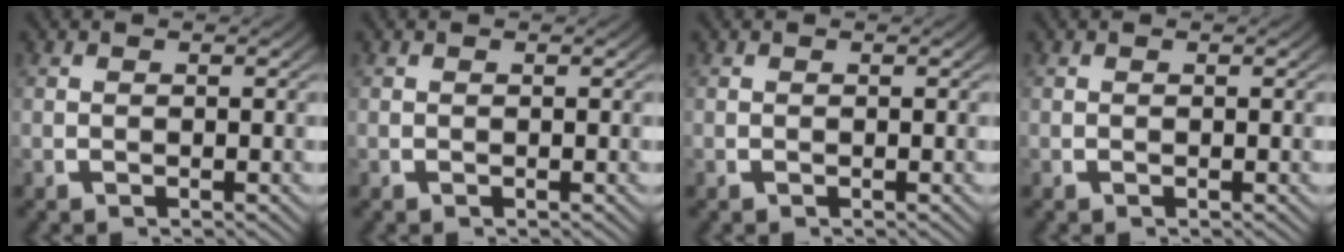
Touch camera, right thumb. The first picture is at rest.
{"total": 0.0}
{"total": 0.0}
{"total": 0.0}